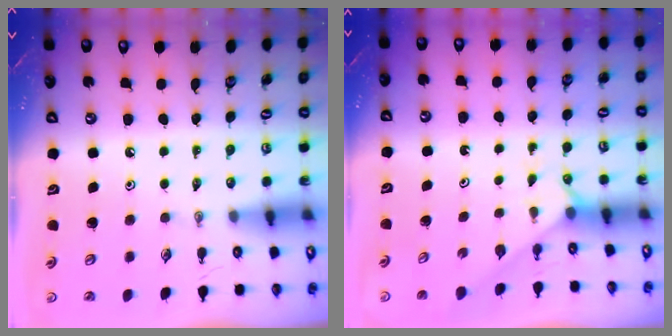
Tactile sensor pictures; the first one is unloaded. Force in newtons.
{"total": 2.9, "press": 2.8, "slide": 0.3}